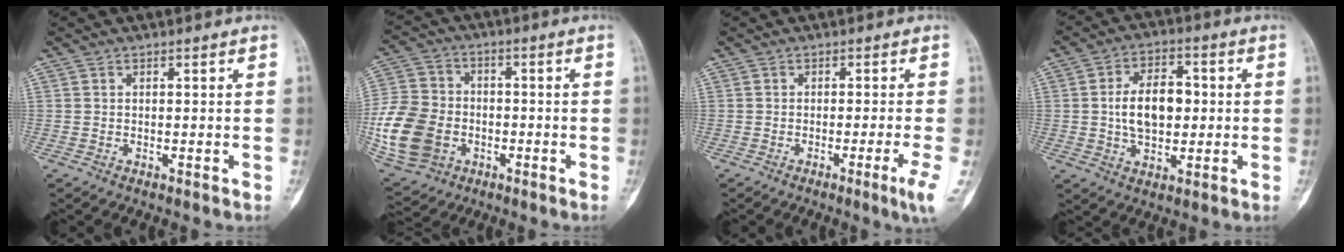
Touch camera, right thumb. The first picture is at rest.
{"total": 16.7, "force": [-4.1, 13.0, 9.7], "torque": [-0.196, 0.012, -0.068]}
{"total": 4.1, "force": [-1.6, -0.7, 3.7], "torque": [-0.063, -0.009, -0.027]}
{"total": 10.4, "force": [0.4, 6.5, 8.1], "torque": [-0.118, 0.013, 0.006]}